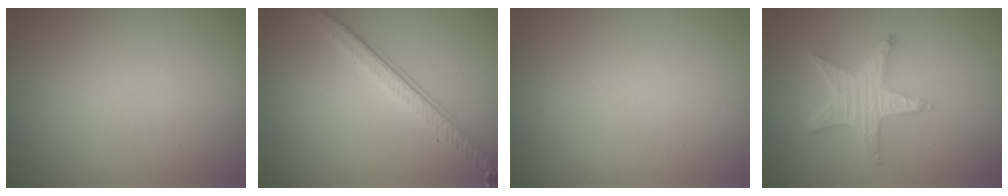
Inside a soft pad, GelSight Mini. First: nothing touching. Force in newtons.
{"total": 4.1, "press": 2.8, "slide": 2.9}
{"total": 0.0}
{"total": 4.5, "press": 3.7, "slide": 2.6}